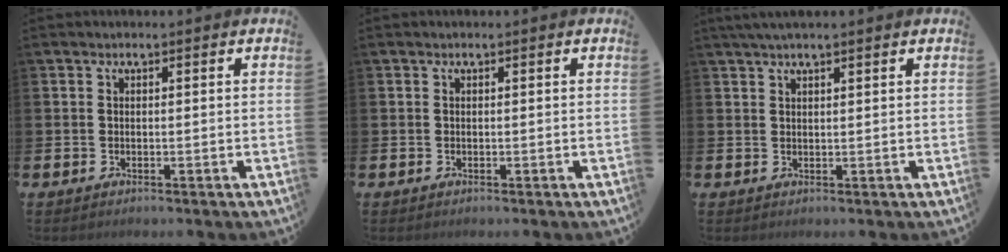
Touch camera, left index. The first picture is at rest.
{"total": 0.0}
{"total": 2.2, "force": [1.8, 0.2, 1.3], "torque": [-0.027, 0.004, 0.032]}